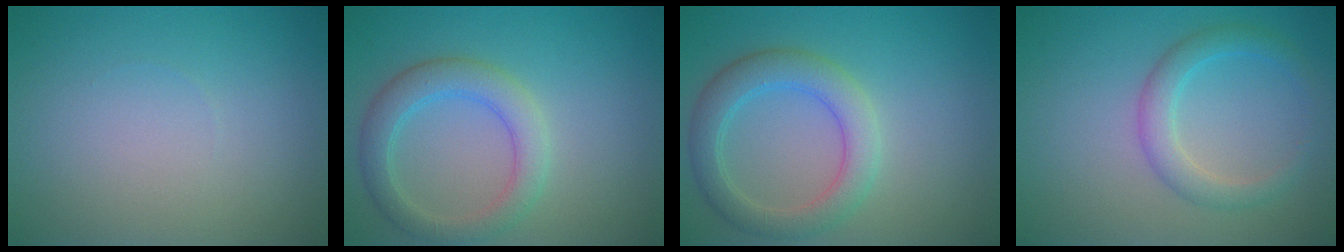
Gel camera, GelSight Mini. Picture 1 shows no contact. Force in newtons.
{"total": 3.8, "press": 3.8, "slide": 0.2}
{"total": 4.3, "press": 4.3, "slide": 0.2}
{"total": 2.8, "press": 2.8, "slide": 0.0}